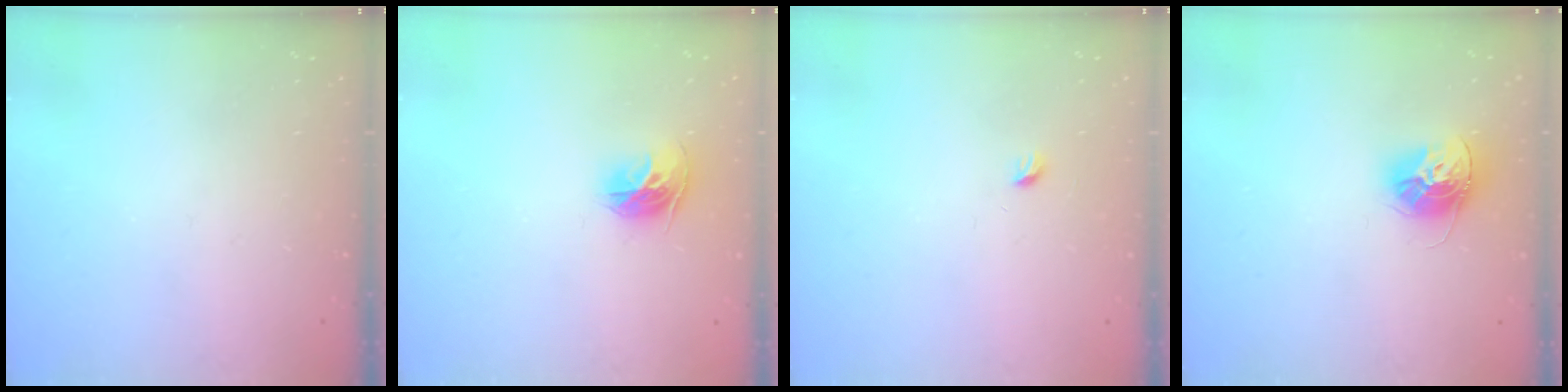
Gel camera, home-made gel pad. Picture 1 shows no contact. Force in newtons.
{"total": 9.9, "press": 9.8, "slide": 1.0}
{"total": 2.9, "press": 2.9, "slide": 0.4}
{"total": 12.1, "press": 12.1, "slide": 0.5}